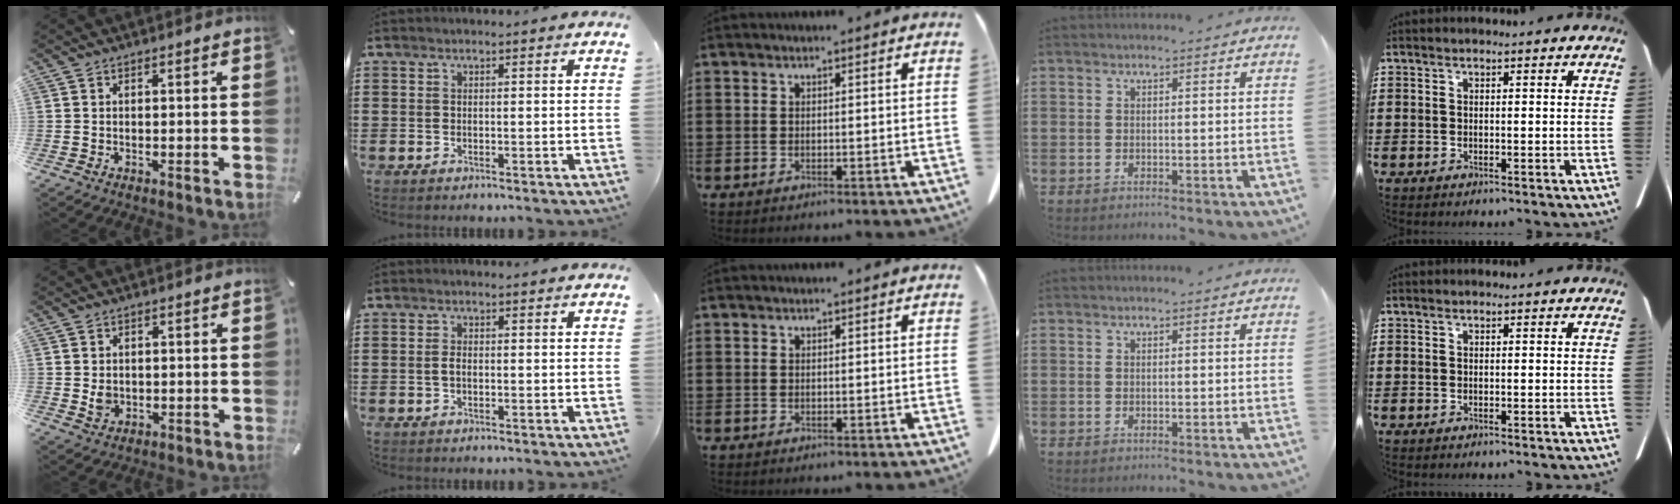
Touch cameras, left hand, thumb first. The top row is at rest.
{"thumb": {"total": 2.7, "force": [0.0, 2.4, 1.3], "torque": [-0.009, -0.003, -0.002]}, "index": {"total": 1.4, "force": [-0.4, 0.6, 1.2], "torque": [-0.032, -0.001, -0.011]}}